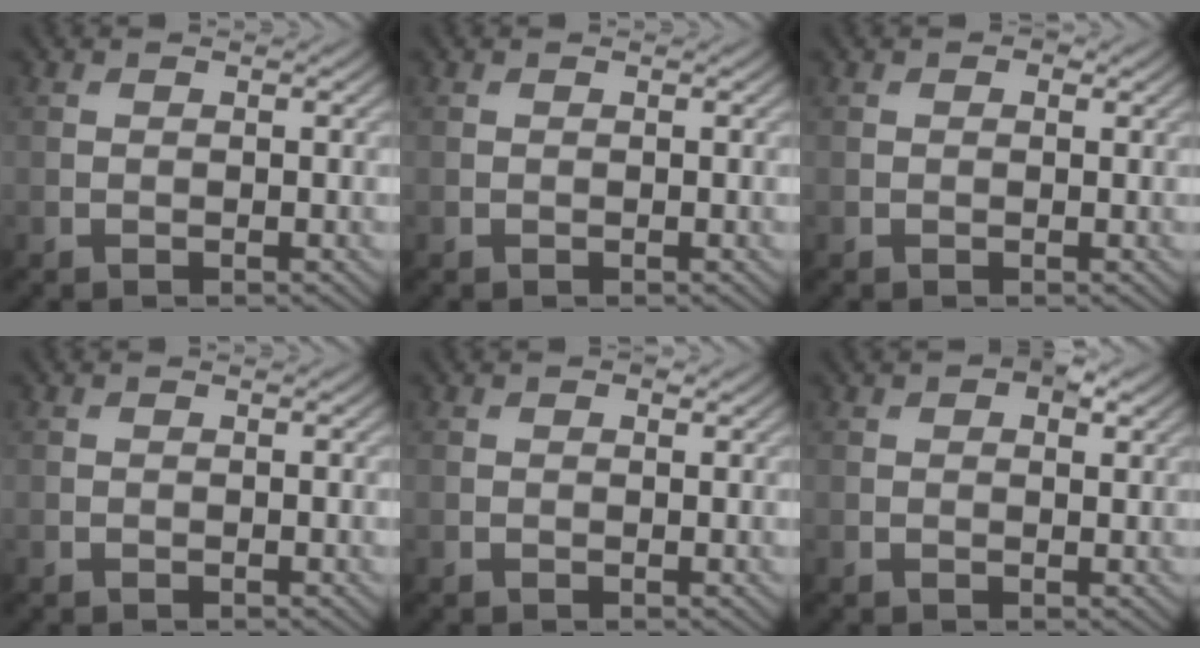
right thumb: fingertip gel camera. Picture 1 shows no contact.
{"total": 0.0}
{"total": 0.9, "force": [0.4, 0.5, 0.5], "torque": [-0.005, -0.002, 0.003]}
{"total": 0.0}
{"total": 1.2, "force": [0.8, 0.5, 0.8], "torque": [-0.011, -0.001, 0.012]}
{"total": 4.0, "force": [2.3, 1.8, 2.7], "torque": [-0.046, 0.003, 0.036]}